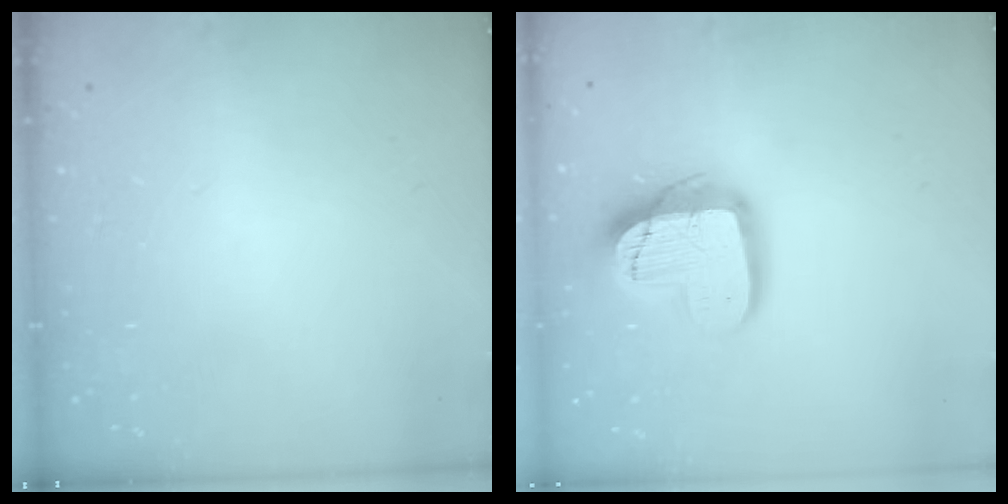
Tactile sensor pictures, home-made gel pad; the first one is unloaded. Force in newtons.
{"total": 16.1, "press": 16.1, "slide": 1.0}